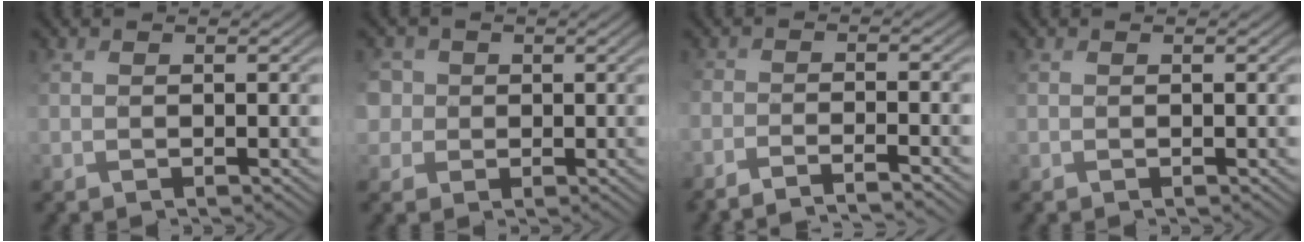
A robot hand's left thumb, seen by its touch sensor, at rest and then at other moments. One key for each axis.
{"total": 3.1, "fx": 0.0, "fy": 2.9, "fz": -0.9, "tx": 0.004, "ty": 0.006, "tz": -0.010}
{"total": 4.8, "fx": -4.5, "fy": 0.2, "fz": 1.6, "tx": -0.024, "ty": 0.008, "tz": -0.078}
{"total": 0.0}